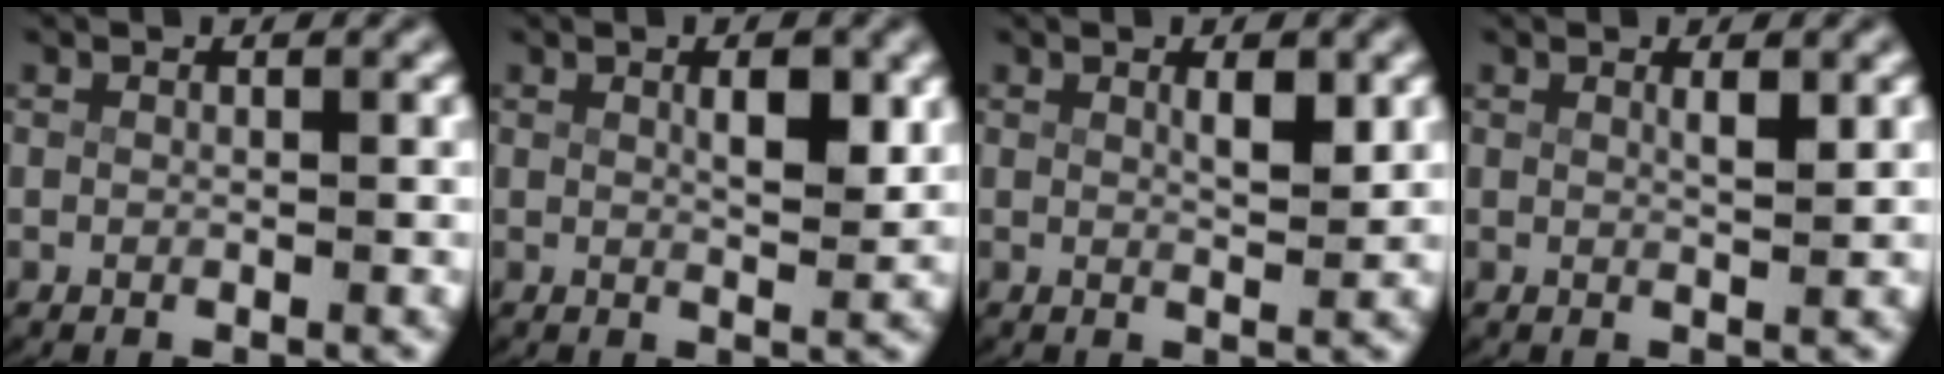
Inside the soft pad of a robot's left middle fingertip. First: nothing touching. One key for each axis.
{"total": 2.9, "fx": 0.9, "fy": 0.6, "fz": 2.7, "tx": -0.040, "ty": -0.009, "tz": 0.019}
{"total": 2.1, "fx": 0.9, "fy": 0.3, "fz": 1.9, "tx": -0.031, "ty": -0.012, "tz": 0.019}
{"total": 1.5, "fx": 0.7, "fy": -0.1, "fz": 1.4, "tx": -0.022, "ty": -0.011, "tz": 0.017}